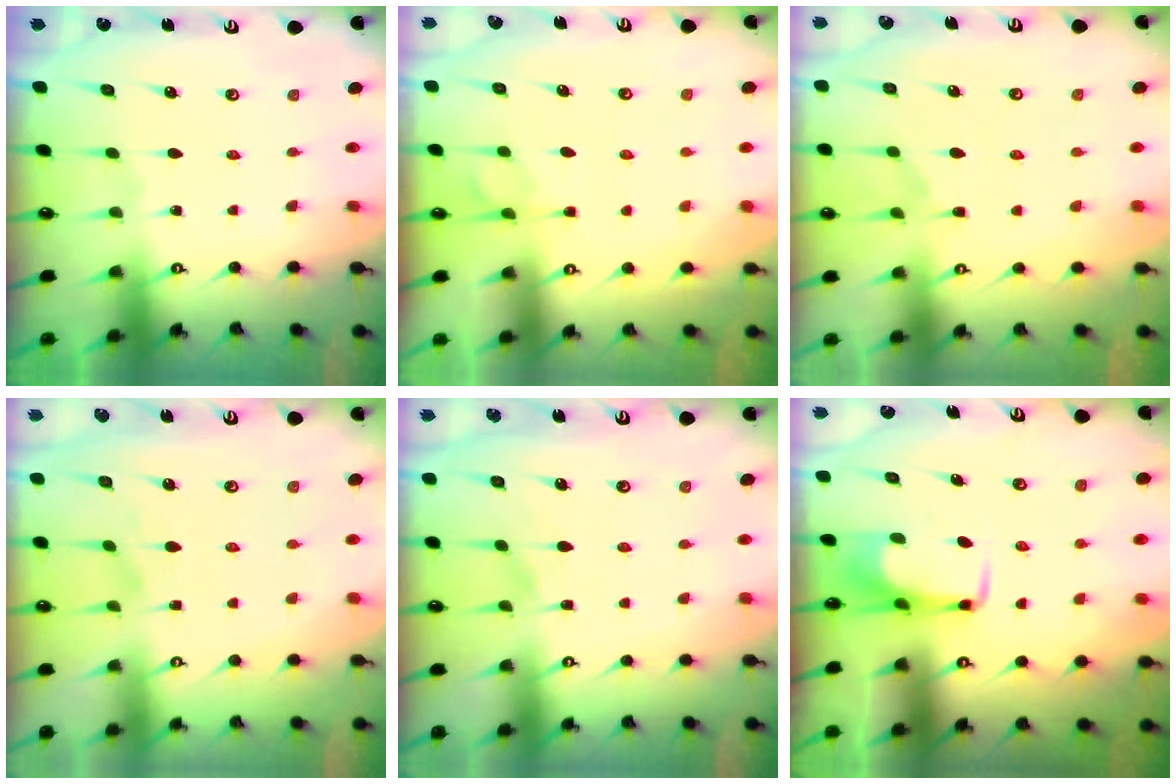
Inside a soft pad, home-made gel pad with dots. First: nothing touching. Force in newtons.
{"total": 4.5, "press": 4.4, "slide": 1.2}
{"total": 1.0, "press": 0.2, "slide": 1.0}
{"total": 3.2, "press": 3.1, "slide": 1.0}
{"total": 3.6, "press": 3.6, "slide": 0.5}
{"total": 3.6, "press": 3.6, "slide": 0.3}